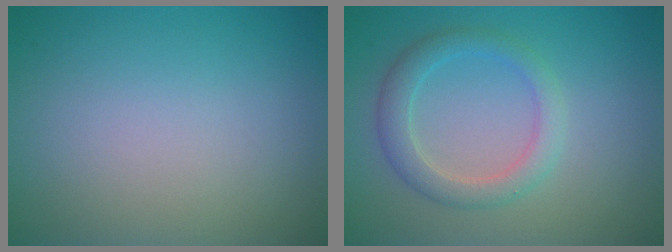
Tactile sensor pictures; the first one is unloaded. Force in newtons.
{"total": 2.9, "press": 2.9, "slide": 0.2}